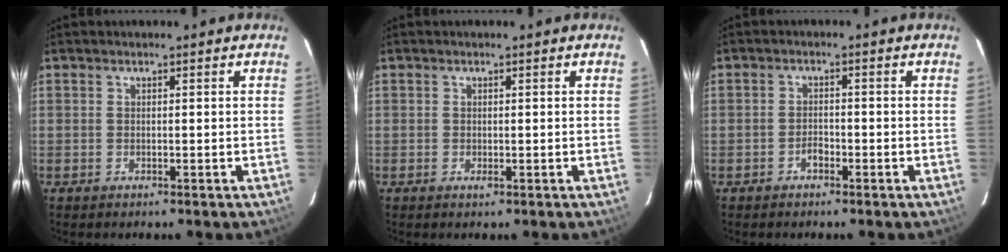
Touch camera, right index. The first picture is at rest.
{"total": 0.6, "force": [-0.2, 0.3, 0.4], "torque": [-0.009, -0.002, -0.002]}
{"total": 1.7, "force": [-1.3, 0.9, 0.7], "torque": [-0.014, 0.003, -0.022]}